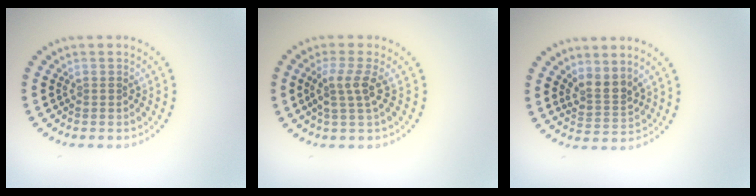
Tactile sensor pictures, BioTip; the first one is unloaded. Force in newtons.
{"total": 2.4, "press": 1.9, "slide": 1.5}
{"total": 2.5, "press": 1.8, "slide": 1.7}